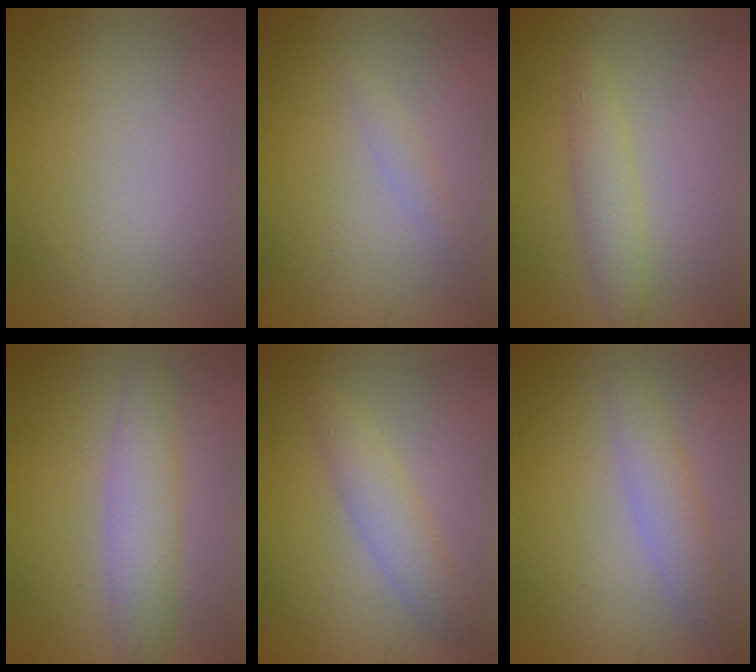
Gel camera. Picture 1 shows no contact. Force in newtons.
{"total": 1.0, "press": 1.0, "slide": 0.0}
{"total": 2.2, "press": 2.2, "slide": 0.1}
{"total": 3.7, "press": 3.7, "slide": 0.1}
{"total": 2.8, "press": 2.8, "slide": 0.0}
{"total": 2.7, "press": 2.6, "slide": 0.2}